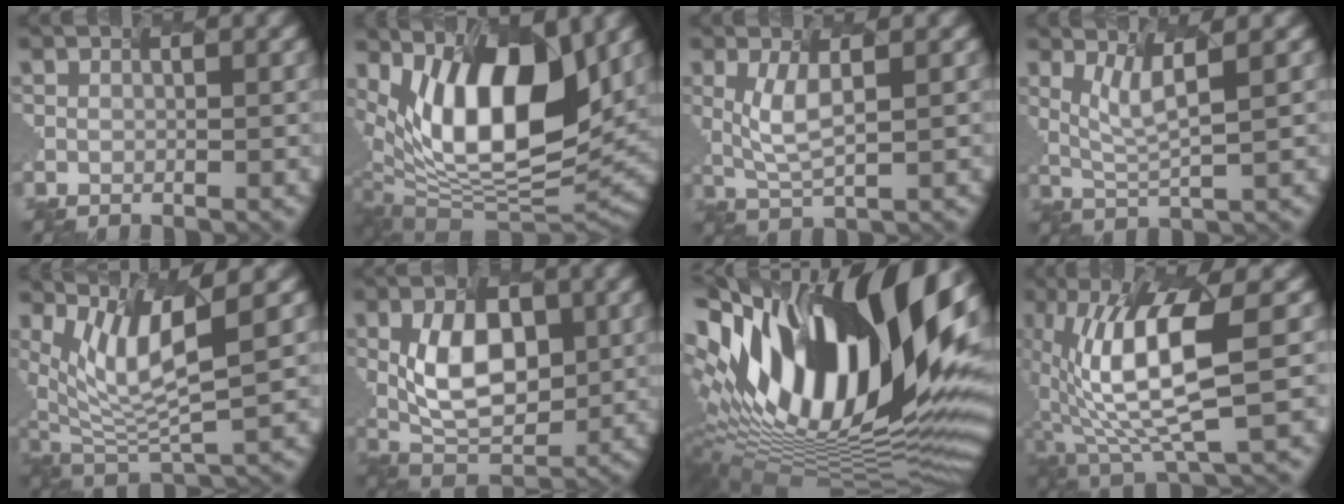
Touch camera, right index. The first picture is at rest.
{"total": 12.8, "force": [4.2, 5.4, 10.8], "torque": [-0.181, -0.002, 0.072]}
{"total": 3.1, "force": [0.0, 0.8, 3.0], "torque": [-0.079, -0.005, 0.008]}
{"total": 3.0, "force": [0.9, 0.3, 2.8], "torque": [-0.072, -0.008, 0.030]}
{"total": 6.8, "force": [3.0, 1.4, 5.9], "torque": [-0.126, -0.001, 0.071]}
{"total": 6.8, "force": [-0.2, 4.2, 5.4], "torque": [-0.106, -0.003, 0.000]}
{"total": 18.3, "force": [3.2, 8.1, 16.1], "torque": [-0.282, -0.001, 0.045]}
{"total": 9.6, "force": [-0.2, 2.6, 9.2], "torque": [-0.176, -0.007, 0.003]}